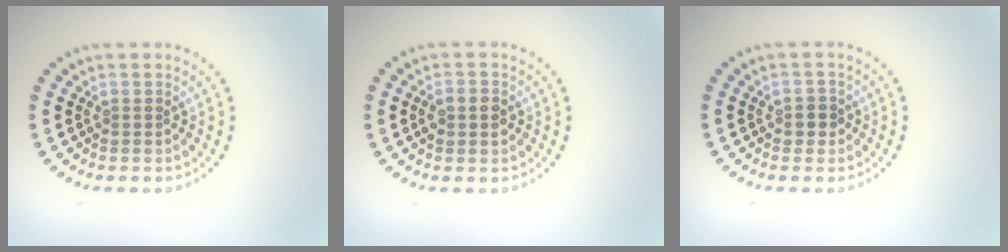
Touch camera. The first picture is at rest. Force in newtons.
{"total": 2.6, "press": 2.6, "slide": 0.2}
{"total": 1.3, "press": 1.2, "slide": 0.6}